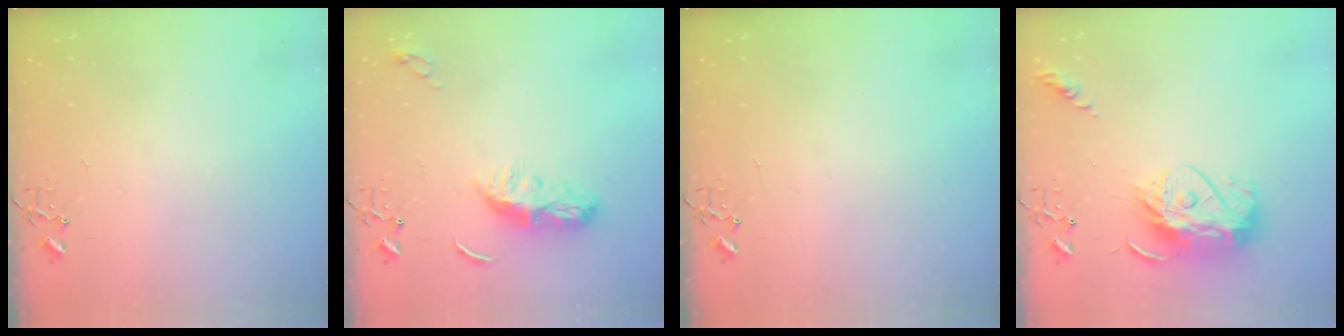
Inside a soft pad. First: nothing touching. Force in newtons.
{"total": 8.7, "press": 8.7, "slide": 0.3}
{"total": 0.0}
{"total": 14.0, "press": 13.9, "slide": 1.4}